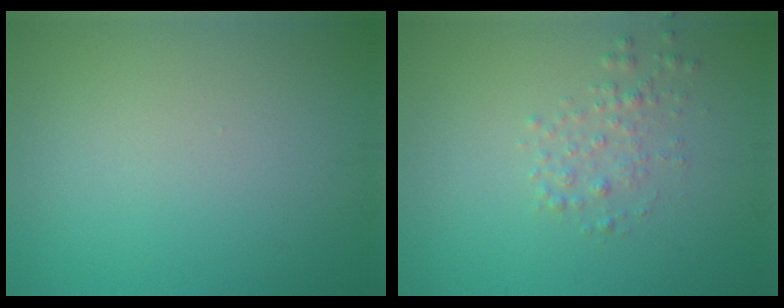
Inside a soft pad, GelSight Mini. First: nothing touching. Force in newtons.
{"total": 1.6, "press": 1.6, "slide": 0.0}